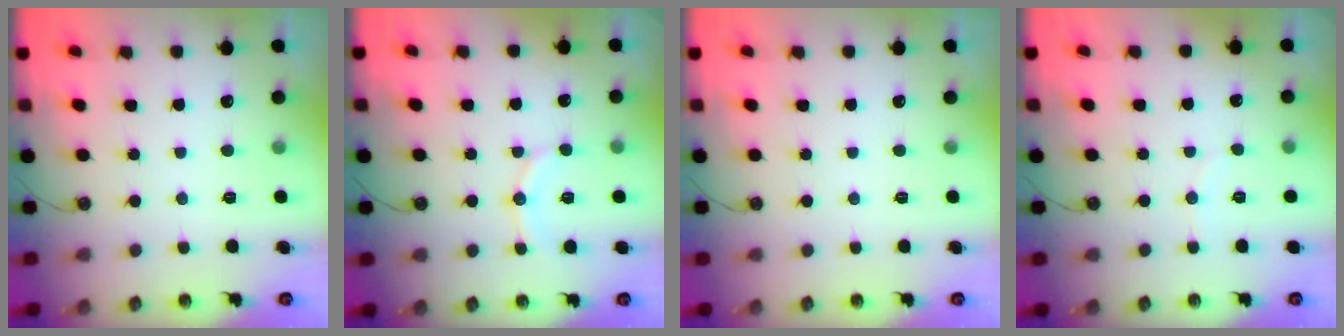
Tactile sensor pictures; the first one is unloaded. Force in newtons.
{"total": 9.6, "press": 9.2, "slide": 2.8}
{"total": 0.0}
{"total": 2.4, "press": 2.4, "slide": 0.2}